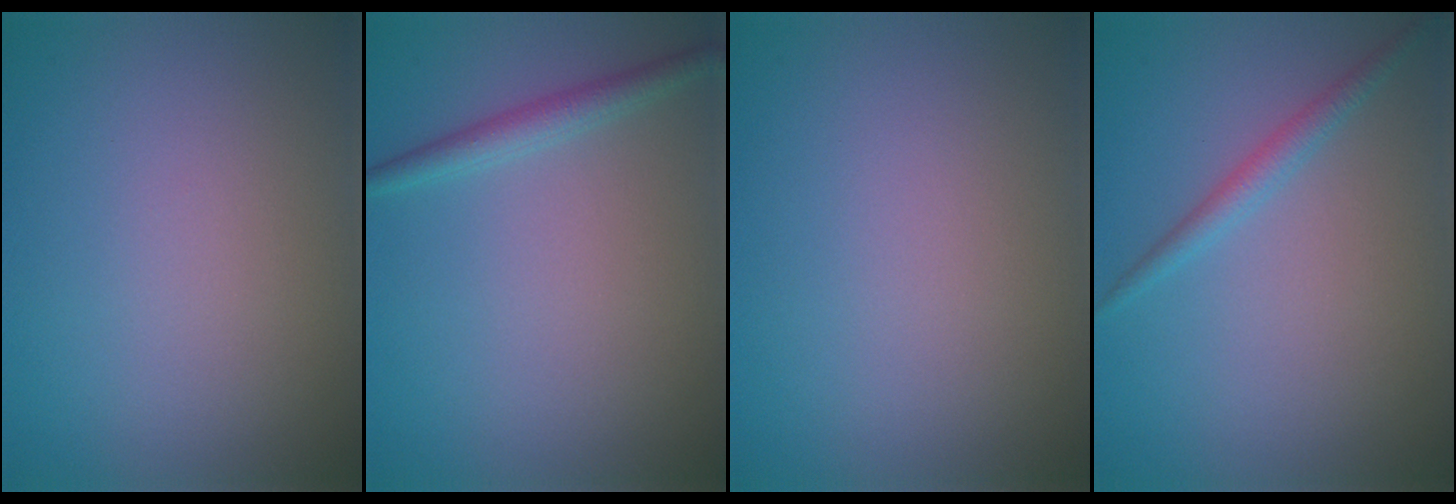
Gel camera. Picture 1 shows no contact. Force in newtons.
{"total": 1.9, "press": 1.9, "slide": 0.2}
{"total": 0.0}
{"total": 1.7, "press": 1.7, "slide": 0.1}